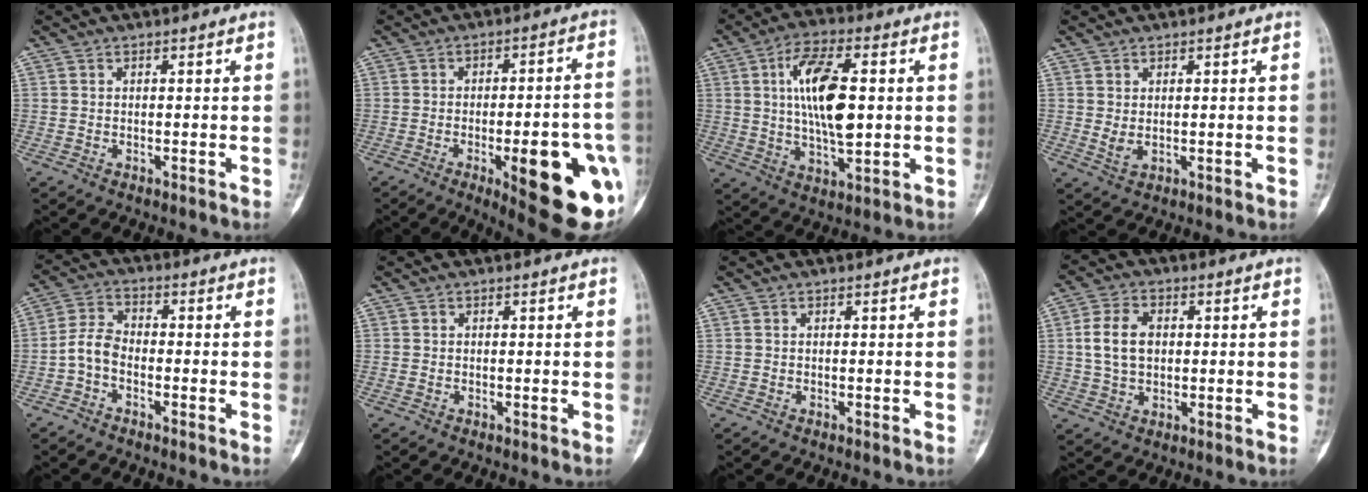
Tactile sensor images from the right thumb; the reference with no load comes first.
{"total": 20.9, "force": [-6.8, 5.7, 18.9], "torque": [-0.188, 0.010, -0.071]}
{"total": 14.7, "force": [2.1, 6.3, 13.1], "torque": [-0.222, -0.002, 0.037]}
{"total": 2.1, "force": [0.4, 1.1, 1.8], "torque": [-0.031, -0.004, 0.014]}
{"total": 4.9, "force": [-1.9, 3.0, 3.4], "torque": [-0.067, 0.022, -0.048]}
{"total": 0.0}
{"total": 0.0}
{"total": 7.7, "force": [0.9, 5.3, 5.5], "torque": [-0.094, 0.006, 0.016]}